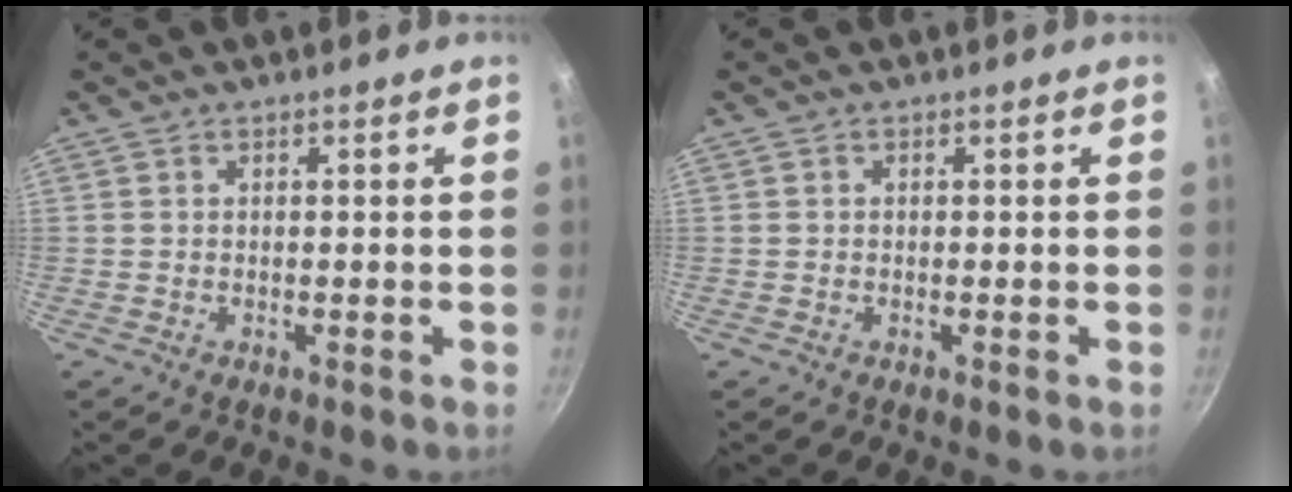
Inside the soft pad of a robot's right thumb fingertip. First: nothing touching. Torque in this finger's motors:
{"motor_torque": [-0.29, 0.00, -0.47, 0.33, -0.03]}